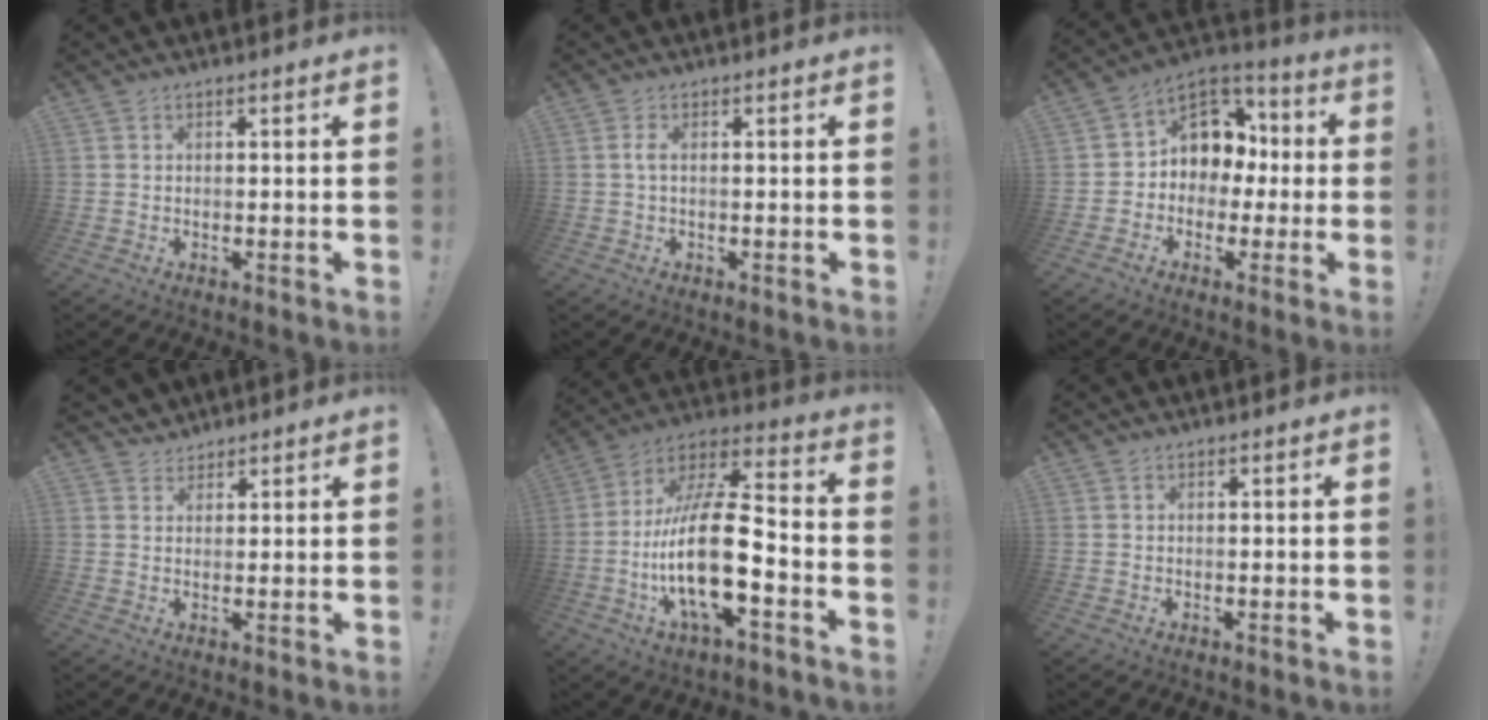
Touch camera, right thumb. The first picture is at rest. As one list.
[{"total": 1.9, "force": [-0.1, 0.4, 1.8], "torque": [-0.039, 0.006, -0.003]}, {"total": 9.6, "force": [1.2, 8.7, 3.8], "torque": [-0.046, -0.010, 0.032]}, {"total": 3.4, "force": [2.9, 1.7, 0.1], "torque": [0.004, -0.017, 0.054]}, {"total": 22.7, "force": [-4.9, 8.4, 20.5], "torque": [-0.396, 0.021, -0.083]}, {"total": 0.0}]